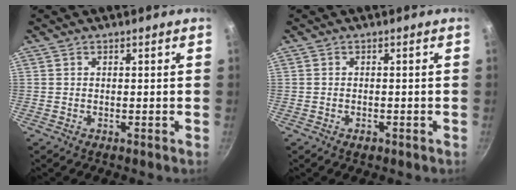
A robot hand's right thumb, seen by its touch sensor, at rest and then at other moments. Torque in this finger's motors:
{"motor_torque": [-0.25, 0.09, -0.09, 0.44, -0.01]}